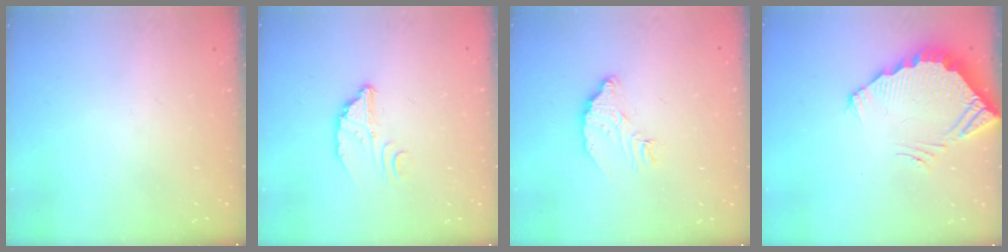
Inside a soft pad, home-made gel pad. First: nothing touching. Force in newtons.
{"total": 3.7, "press": 3.7, "slide": 0.2}
{"total": 8.4, "press": 8.3, "slide": 0.7}
{"total": 3.5, "press": 3.5, "slide": 0.2}